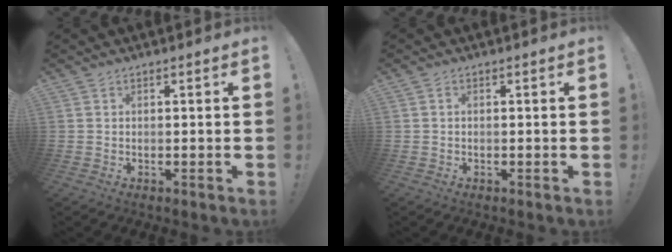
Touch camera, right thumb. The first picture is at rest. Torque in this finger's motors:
{"motor_torque": [0.17, -0.14, -0.12, 0.05, 0.00]}